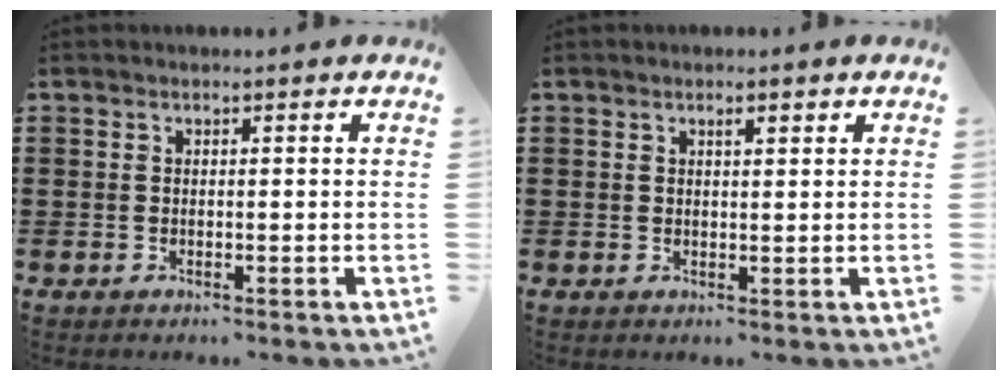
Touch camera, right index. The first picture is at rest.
{"total": 1.4, "force": [0.7, 0.4, 1.1], "torque": [-0.014, 0.000, 0.009]}